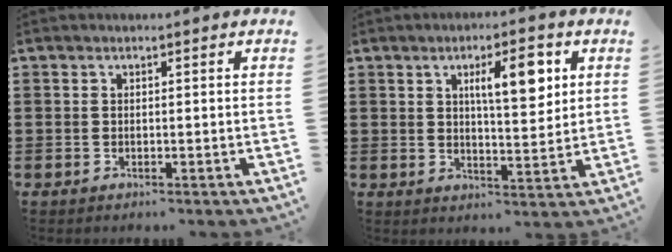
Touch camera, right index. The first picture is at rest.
{"total": 7.1, "force": [2.7, 2.2, 6.3], "torque": [-0.096, -0.004, 0.035]}